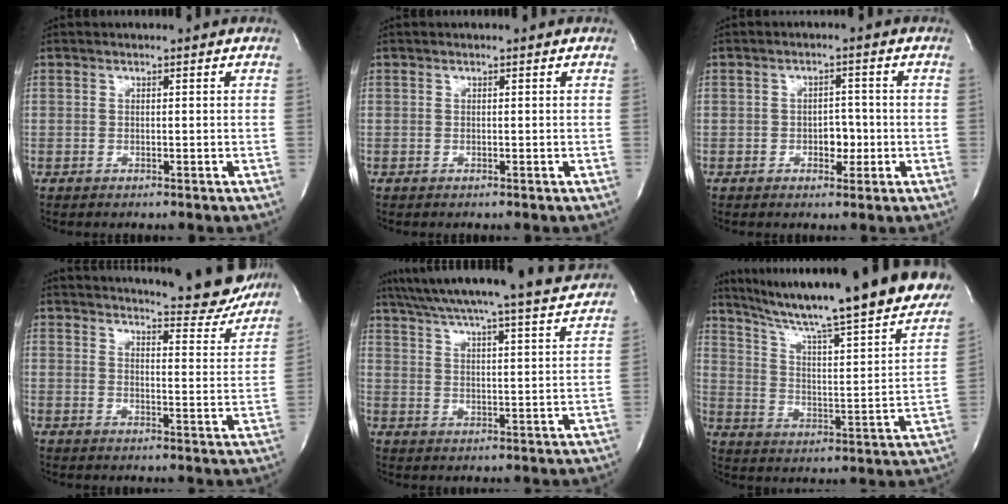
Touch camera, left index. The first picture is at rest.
{"total": 0.0}
{"total": 3.1, "force": [-0.9, 1.9, 2.3], "torque": [-0.026, 0.006, -0.010]}
{"total": 14.0, "force": [13.3, 1.6, 4.0], "torque": [-0.047, -0.047, 0.152]}
{"total": 22.0, "force": [20.3, -0.7, 8.4], "torque": [-0.141, -0.027, 0.274]}
{"total": 29.9, "force": [26.1, 2.4, 14.5], "torque": [-0.229, -0.068, 0.349]}